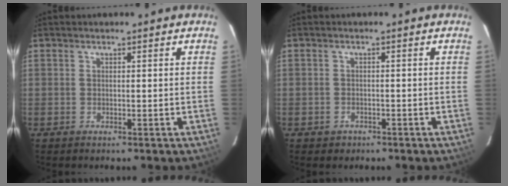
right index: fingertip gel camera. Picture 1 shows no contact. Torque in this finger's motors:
{"motor_torque": [0.24, -0.52, -0.08, -0.05]}